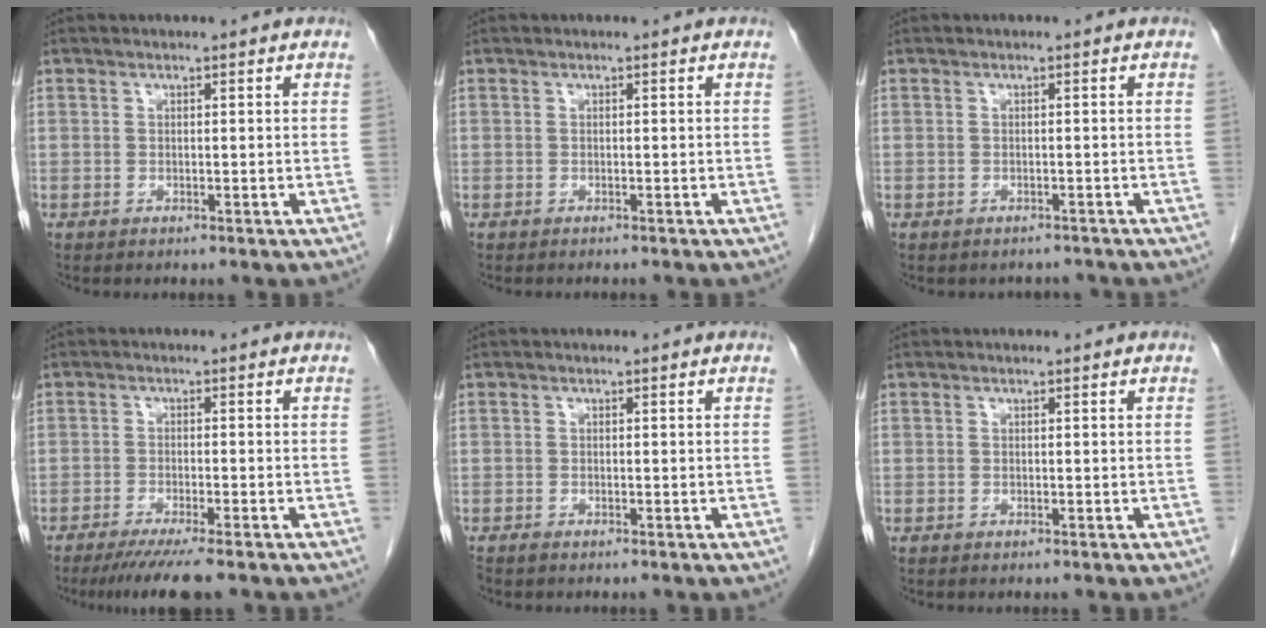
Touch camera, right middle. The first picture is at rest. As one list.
[{"total": 0.9, "force": [-0.8, 0.2, 0.3], "torque": [-0.009, -0.002, -0.011]}, {"total": 2.3, "force": [-2.0, 1.0, -0.1], "torque": [0.000, 0.000, -0.027]}, {"total": 6.9, "force": [-5.5, -0.2, 4.3], "torque": [-0.060, -0.017, -0.087]}, {"total": 0.5, "force": [-0.5, 0.1, 0.2], "torque": [-0.010, -0.002, -0.010]}, {"total": 0.0}]